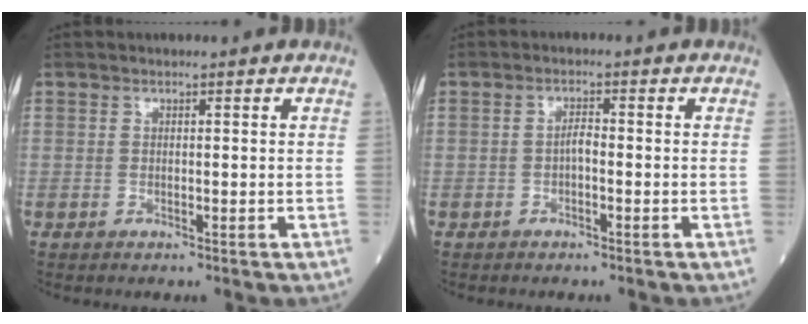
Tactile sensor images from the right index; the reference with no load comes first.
{"total": 1.7, "force": [-0.5, 0.5, 1.5], "torque": [-0.024, 0.004, -0.011]}